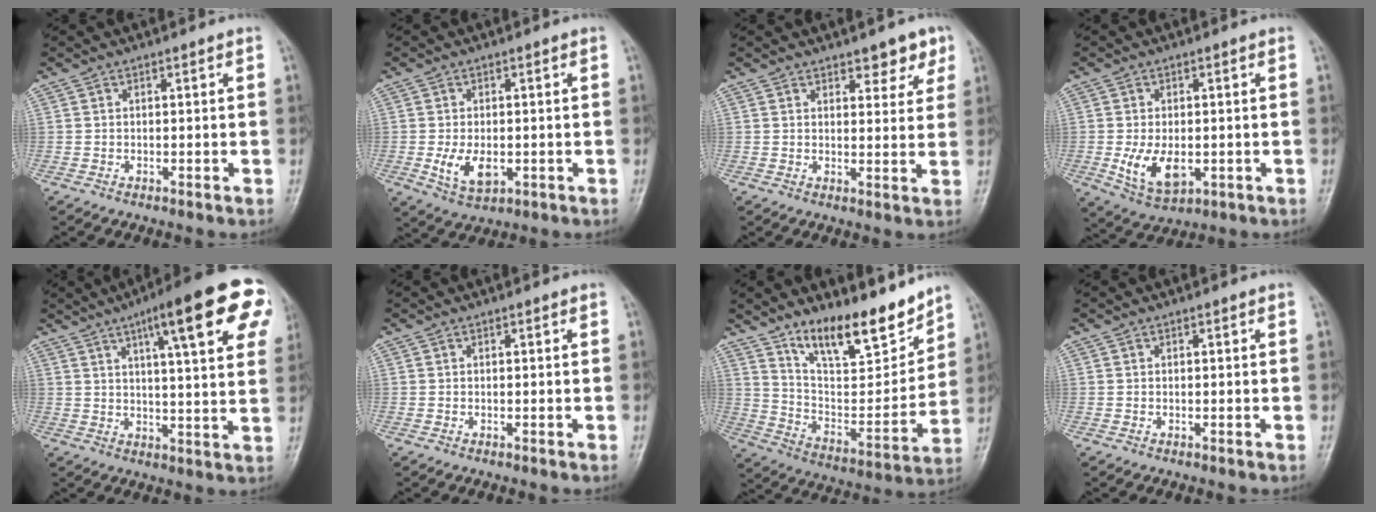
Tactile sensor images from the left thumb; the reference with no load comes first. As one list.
[{"total": 6.2, "force": [-1.2, 3.7, 4.8], "torque": [-0.084, -0.010, -0.015]}, {"total": 5.3, "force": [3.5, 2.7, 2.9], "torque": [-0.006, -0.018, 0.044]}, {"total": 7.9, "force": [-1.4, 4.7, 6.2], "torque": [-0.103, -0.011, -0.013]}, {"total": 19.5, "force": [9.0, 4.1, 16.8], "torque": [-0.210, -0.005, 0.119]}, {"total": 0.0}, {"total": 17.5, "force": [13.3, 5.3, 10.1], "torque": [-0.118, -0.087, 0.234]}, {"total": 0.0}]